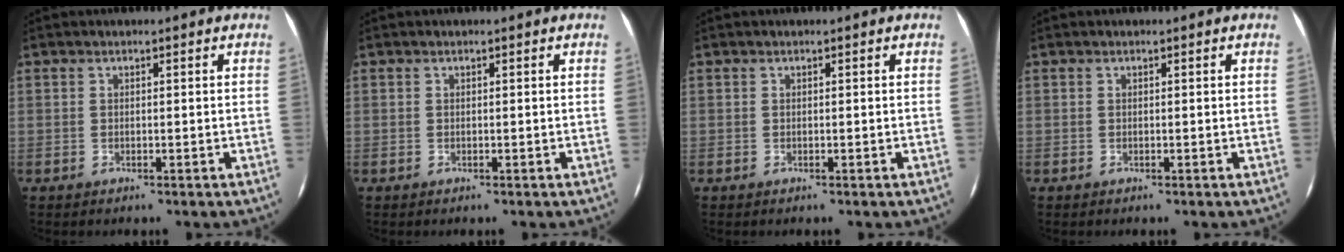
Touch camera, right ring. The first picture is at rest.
{"total": 0.0}
{"total": 0.0}
{"total": 0.0}